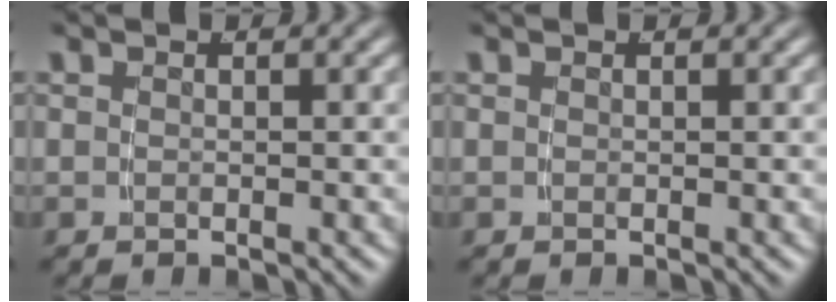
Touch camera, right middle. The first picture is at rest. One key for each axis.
{"total": 0.0}